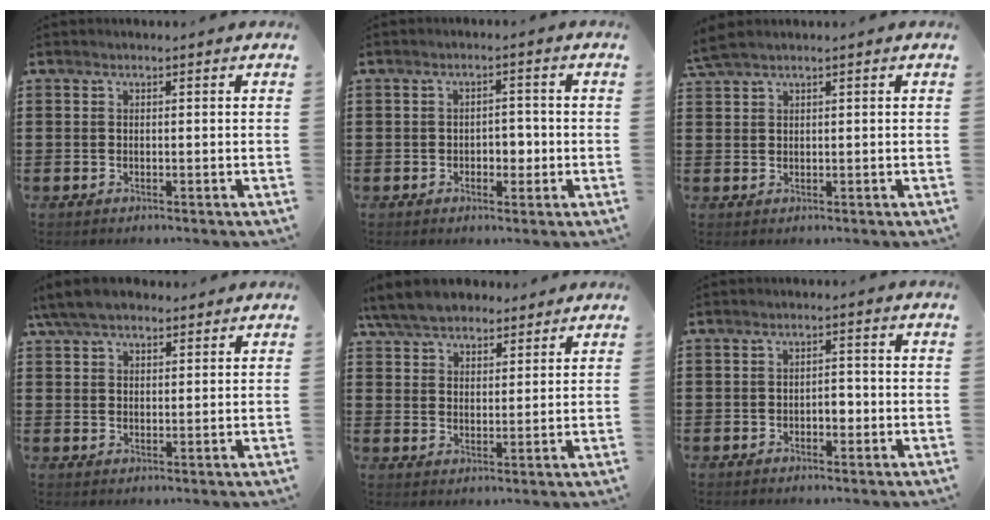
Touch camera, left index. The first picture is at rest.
{"total": 3.0, "force": [-0.8, 2.0, 2.0], "torque": [-0.044, 0.006, -0.019]}
{"total": 2.2, "force": [1.7, 0.2, 1.3], "torque": [-0.030, 0.001, 0.032]}
{"total": 6.0, "force": [4.9, 2.0, 2.9], "torque": [-0.070, 0.000, 0.092]}
{"total": 6.9, "force": [6.1, 2.3, 2.2], "torque": [-0.068, -0.008, 0.115]}
{"total": 2.2, "force": [-0.7, 1.2, 1.7], "torque": [-0.036, 0.003, -0.017]}